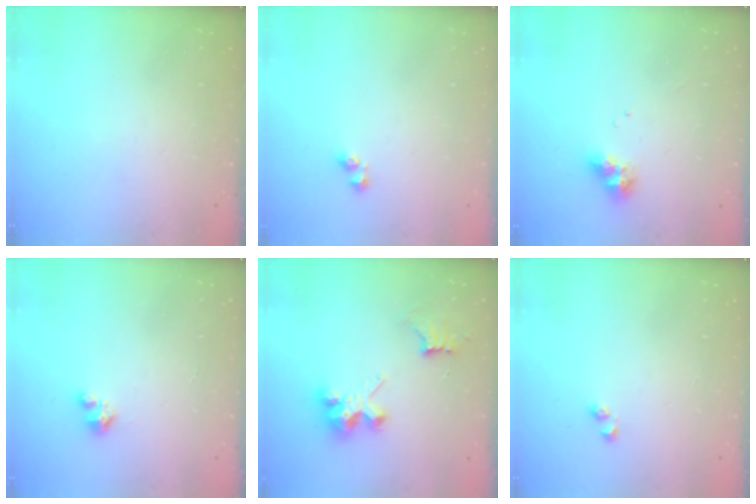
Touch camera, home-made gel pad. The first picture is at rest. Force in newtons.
{"total": 2.9, "press": 2.6, "slide": 1.3}
{"total": 9.7, "press": 9.6, "slide": 1.1}
{"total": 2.4, "press": 2.3, "slide": 0.2}
{"total": 8.5, "press": 8.4, "slide": 0.6}
{"total": 2.1, "press": 1.7, "slide": 1.2}